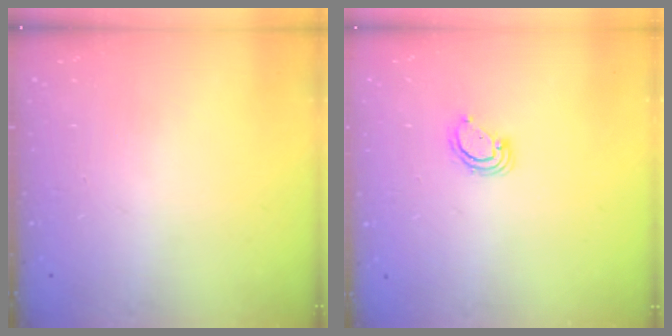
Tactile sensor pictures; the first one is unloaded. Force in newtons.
{"total": 3.5, "press": 3.5, "slide": 0.1}